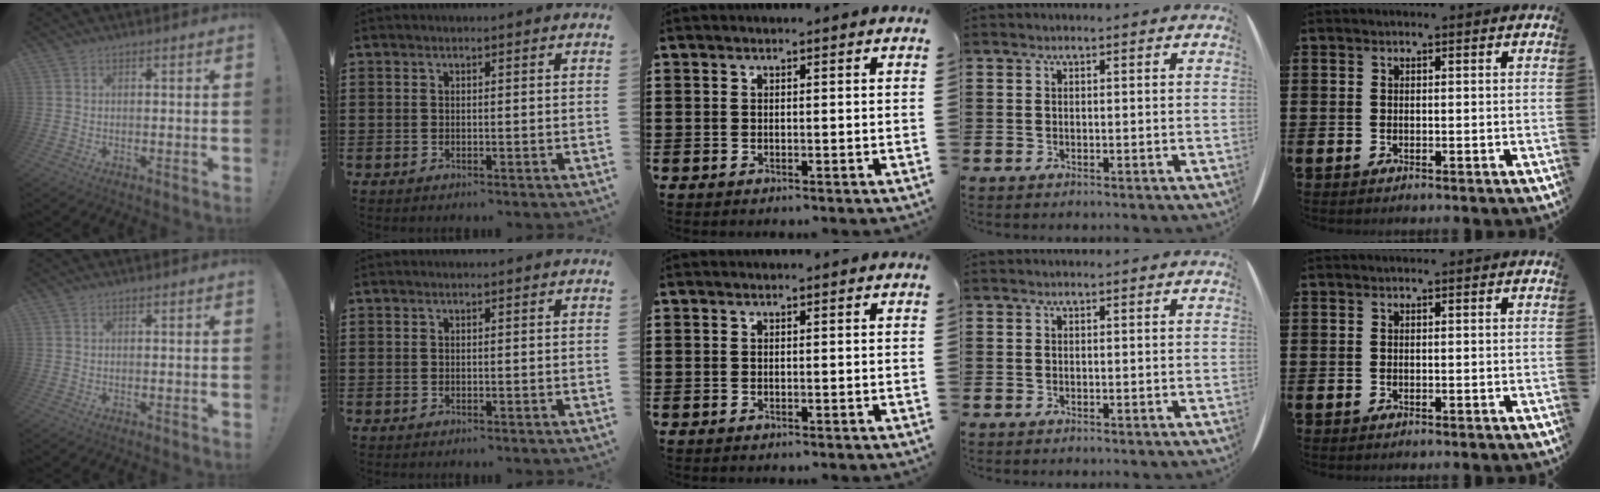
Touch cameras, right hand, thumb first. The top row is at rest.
{}